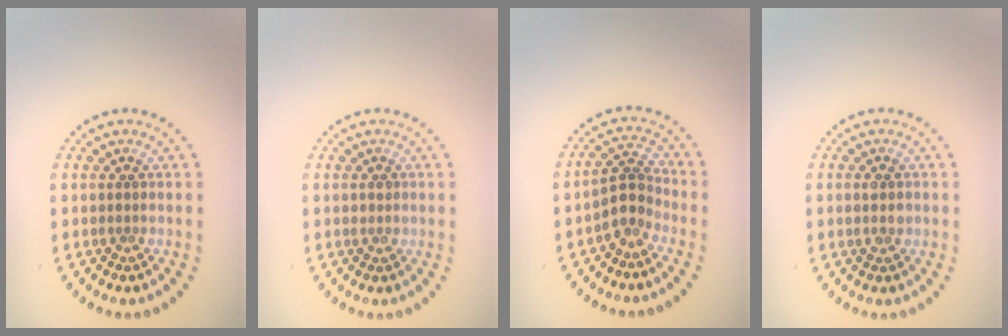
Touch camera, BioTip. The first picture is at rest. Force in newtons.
{"total": 0.7, "press": 0.7, "slide": 0.3}
{"total": 2.8, "press": 2.2, "slide": 1.7}
{"total": 1.3, "press": 1.3, "slide": 0.1}